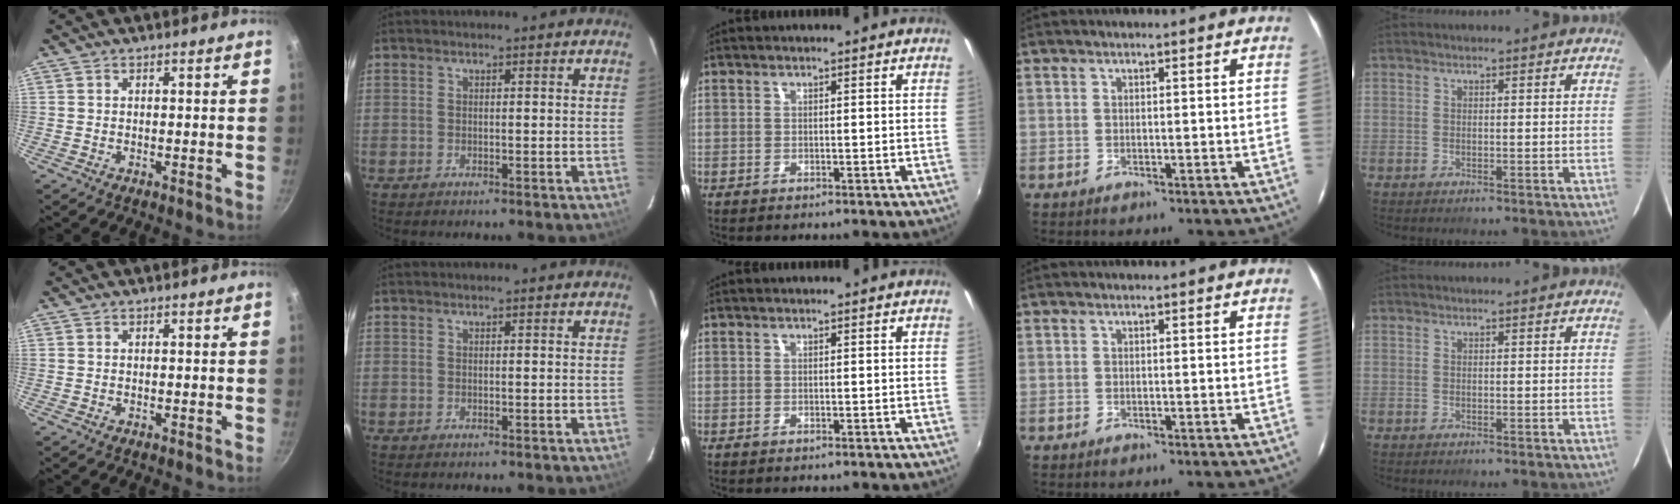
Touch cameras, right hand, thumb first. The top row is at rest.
{}